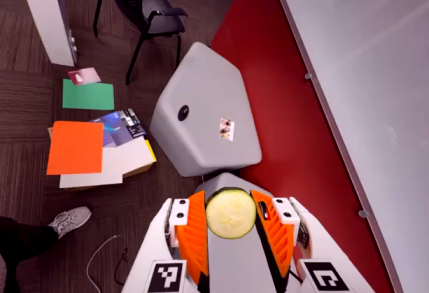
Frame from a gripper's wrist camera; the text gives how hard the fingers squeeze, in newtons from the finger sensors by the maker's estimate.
{"total": 10.6, "left": 11.2, "right": 10.1}